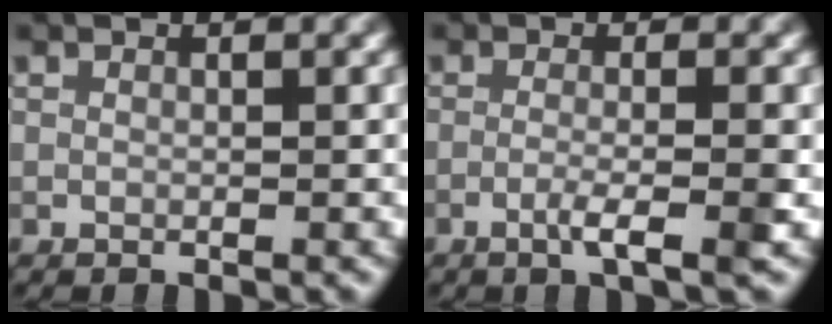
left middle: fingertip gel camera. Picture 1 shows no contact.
{"total": 2.9, "force": [-1.0, 0.4, 2.7], "torque": [-0.040, 0.005, -0.027]}